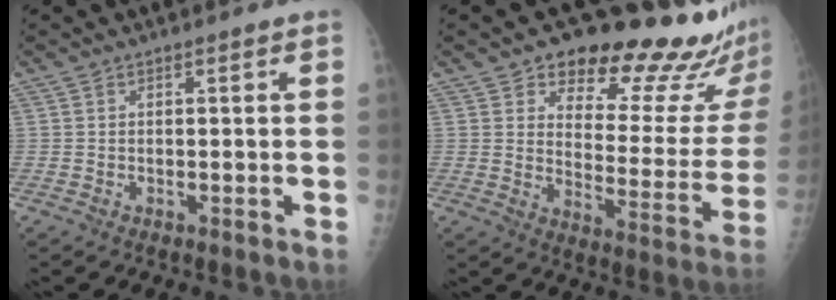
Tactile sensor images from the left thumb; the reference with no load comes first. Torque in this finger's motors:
{"motor_torque": [0.13, 0.37, -0.32, -0.66, 0.09]}